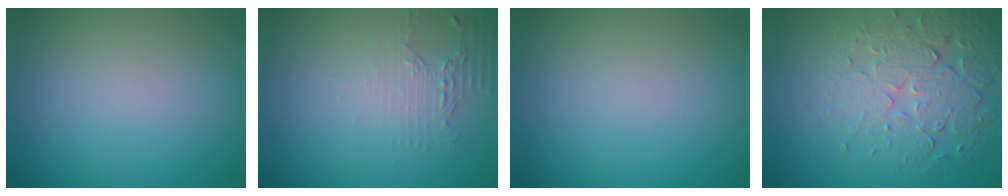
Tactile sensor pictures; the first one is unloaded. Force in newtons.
{"total": 1.9, "press": 1.3, "slide": 1.4}
{"total": 0.0}
{"total": 5.0, "press": 4.4, "slide": 2.5}